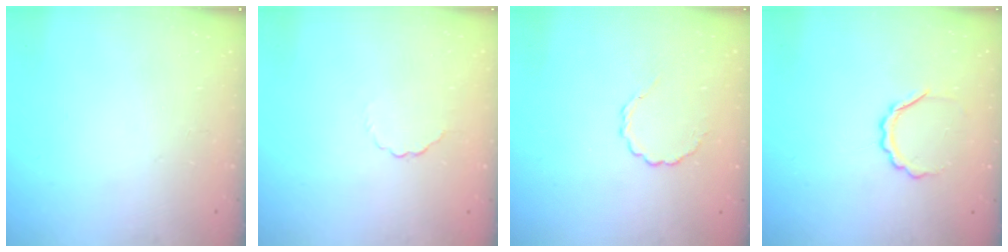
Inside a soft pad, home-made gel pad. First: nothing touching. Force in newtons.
{"total": 2.6, "press": 2.4, "slide": 0.9}
{"total": 2.9, "press": 2.6, "slide": 1.1}
{"total": 4.5, "press": 4.5, "slide": 0.4}